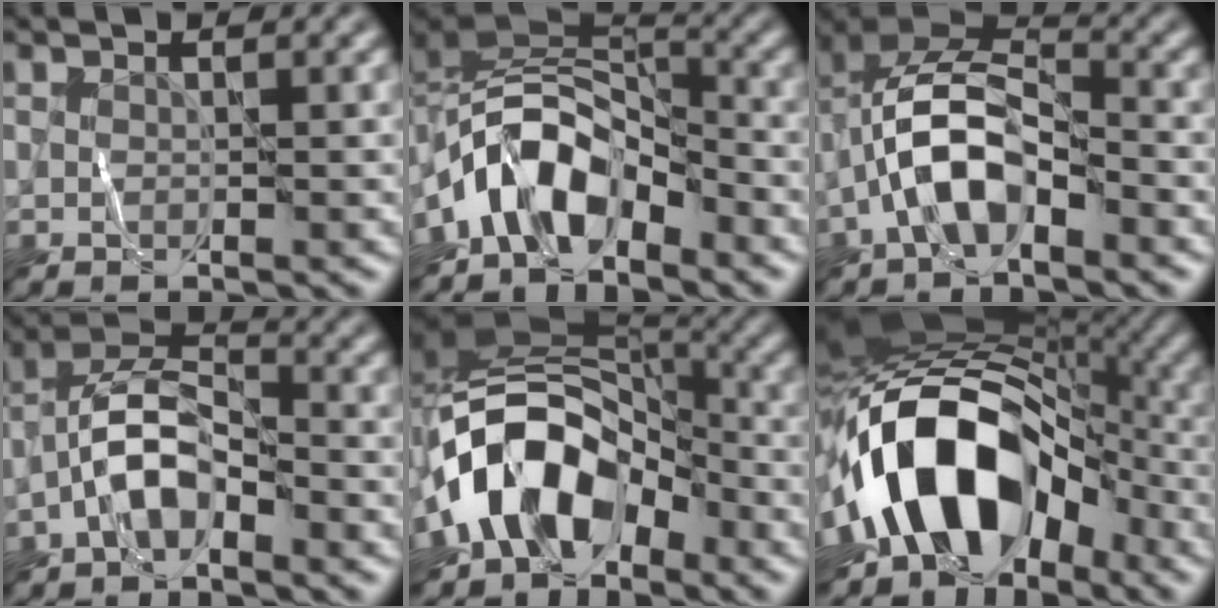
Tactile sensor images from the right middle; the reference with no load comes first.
{"total": 7.8, "force": [-4.4, 4.3, 4.8], "torque": [-0.068, 0.013, -0.097]}
{"total": 7.3, "force": [-3.0, 3.6, 5.6], "torque": [-0.112, 0.012, -0.063]}
{"total": 5.0, "force": [-2.6, 2.2, 3.7], "torque": [-0.067, 0.017, -0.058]}
{"total": 10.7, "force": [-4.6, 7.2, 6.5], "torque": [-0.100, 0.017, -0.100]}
{"total": 15.0, "force": [-4.9, 9.5, 10.5], "torque": [-0.156, 0.008, -0.093]}